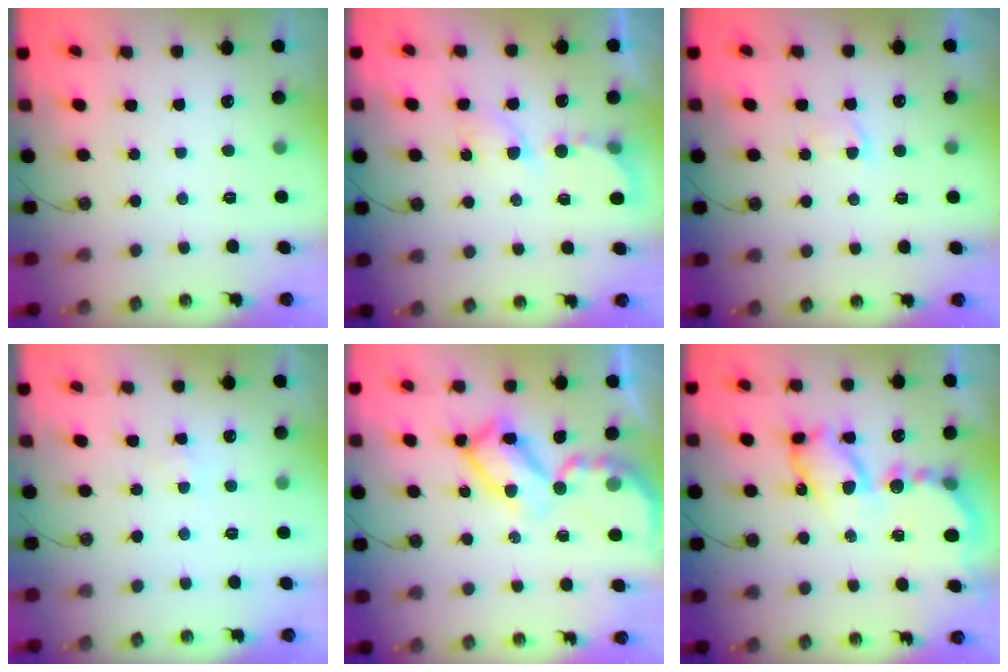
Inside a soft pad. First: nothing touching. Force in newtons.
{"total": 6.0, "press": 6.0, "slide": 0.4}
{"total": 1.6, "press": 1.6, "slide": 0.3}
{"total": 1.5, "press": 1.5, "slide": 0.3}
{"total": 14.4, "press": 14.4, "slide": 1.3}
{"total": 13.0, "press": 13.0, "slide": 0.9}